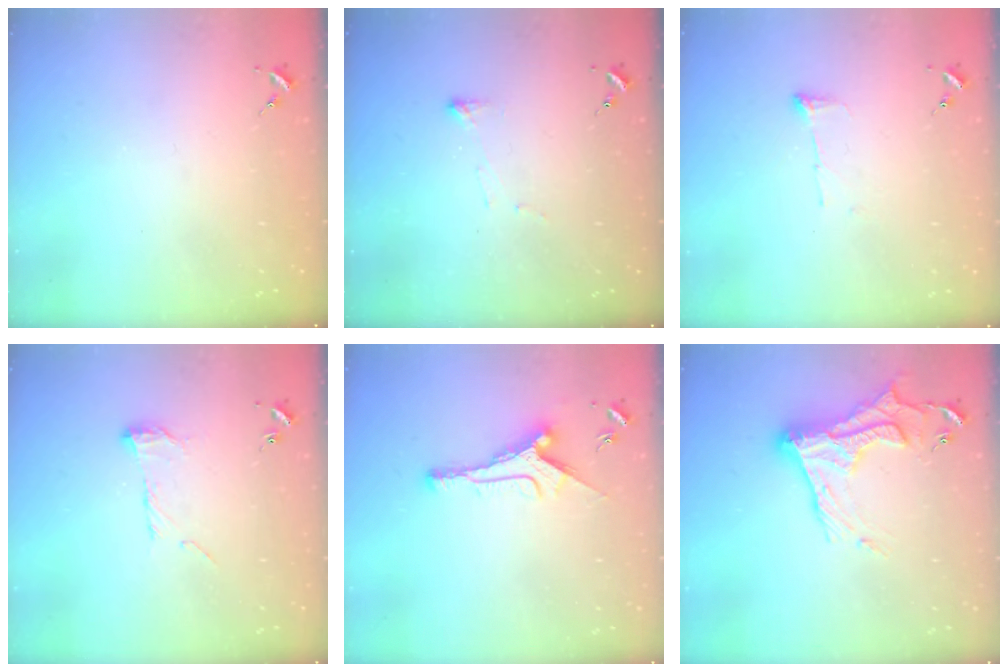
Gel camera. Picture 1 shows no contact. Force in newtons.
{"total": 4.1, "press": 4.0, "slide": 0.5}
{"total": 5.1, "press": 5.1, "slide": 0.3}
{"total": 8.9, "press": 8.9, "slide": 0.1}
{"total": 10.6, "press": 10.6, "slide": 0.3}
{"total": 17.8, "press": 17.7, "slide": 1.6}